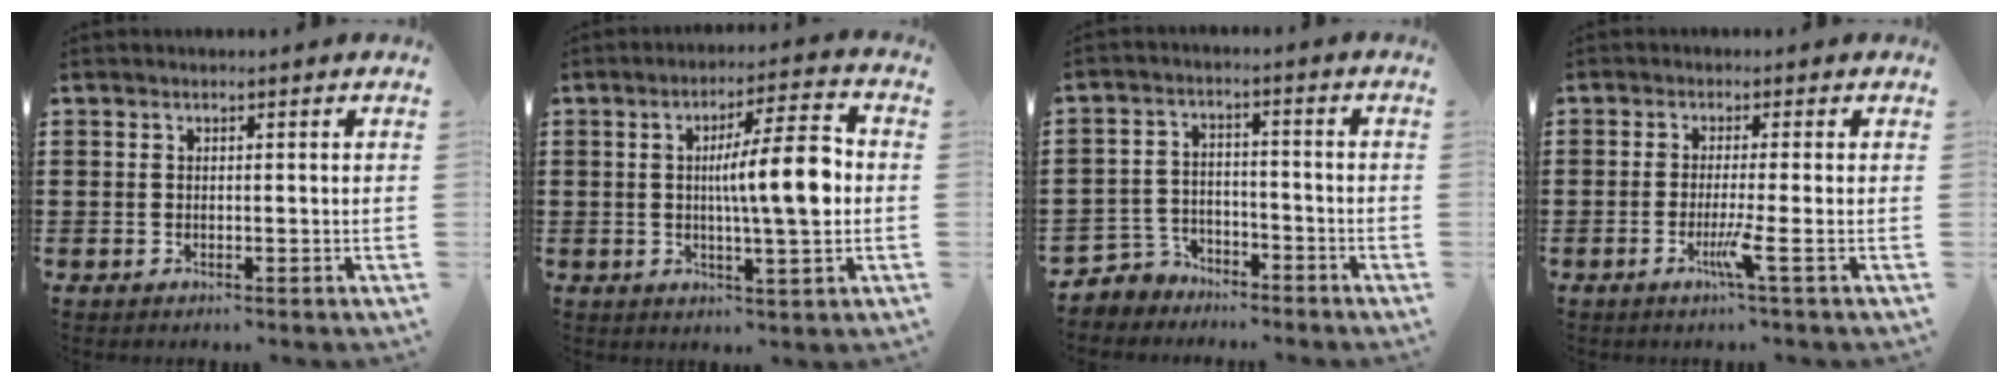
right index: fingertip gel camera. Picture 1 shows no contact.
{"total": 10.1, "force": [0.5, 1.5, 10.0], "torque": [-0.163, 0.000, -0.001]}
{"total": 4.0, "force": [-3.5, 1.9, 0.3], "torque": [-0.031, 0.002, -0.079]}
{"total": 4.2, "force": [-1.7, -0.8, 3.7], "torque": [-0.069, -0.021, -0.033]}